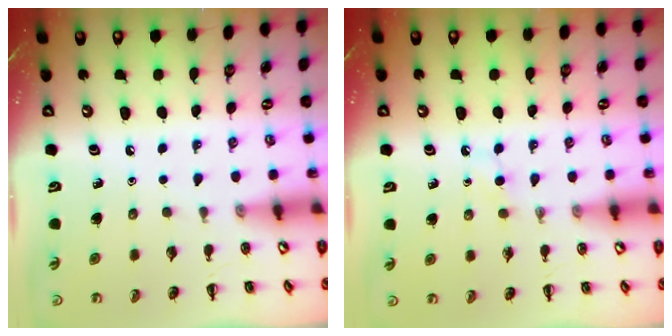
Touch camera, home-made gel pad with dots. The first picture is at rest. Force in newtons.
{"total": 2.7, "press": 2.5, "slide": 1.0}